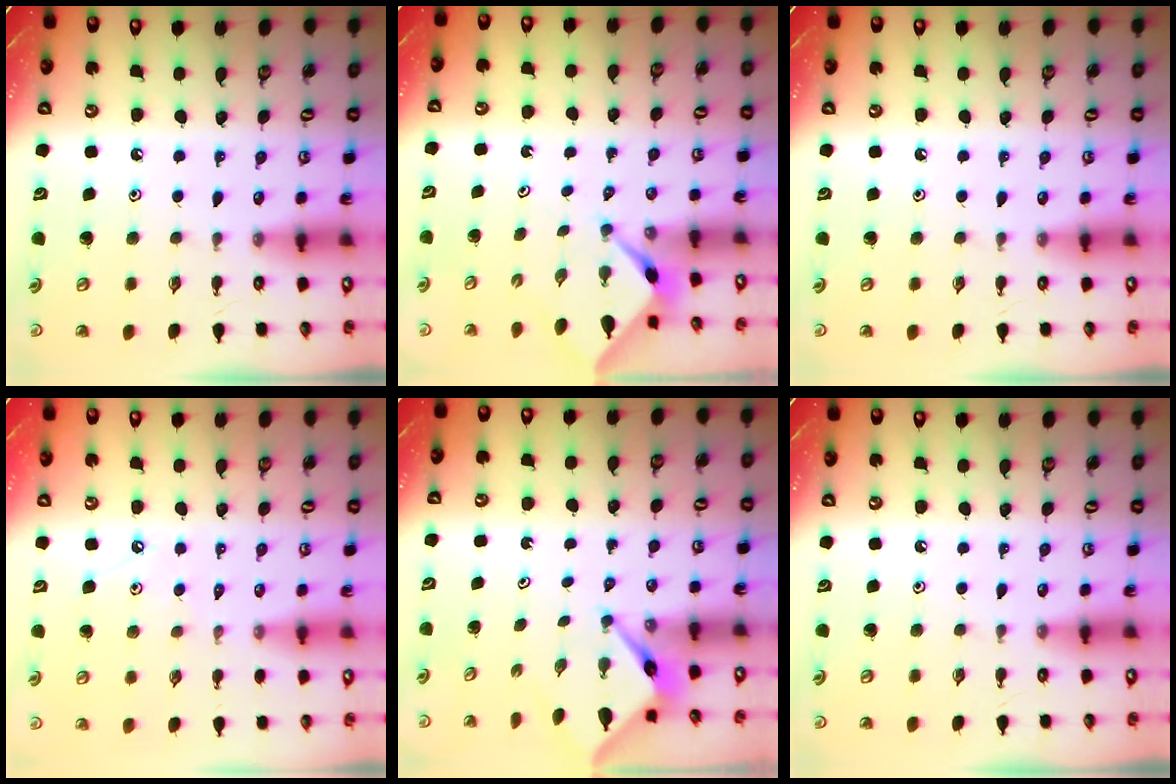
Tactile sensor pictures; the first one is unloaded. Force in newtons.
{"total": 2.3, "press": 2.3, "slide": 0.2}
{"total": 0.0}
{"total": 3.9, "press": 3.9, "slide": 0.6}
{"total": 3.9, "press": 3.9, "slide": 0.2}
{"total": 0.0}